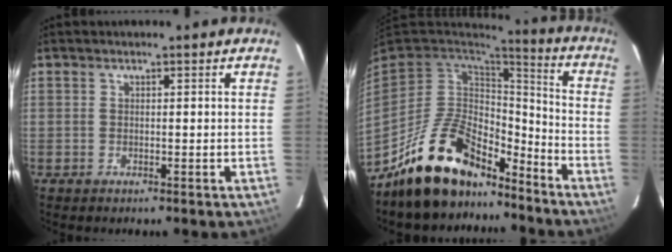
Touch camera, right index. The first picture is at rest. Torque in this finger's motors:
{"motor_torque": [0.64, -0.75, 1.05, 0.21]}